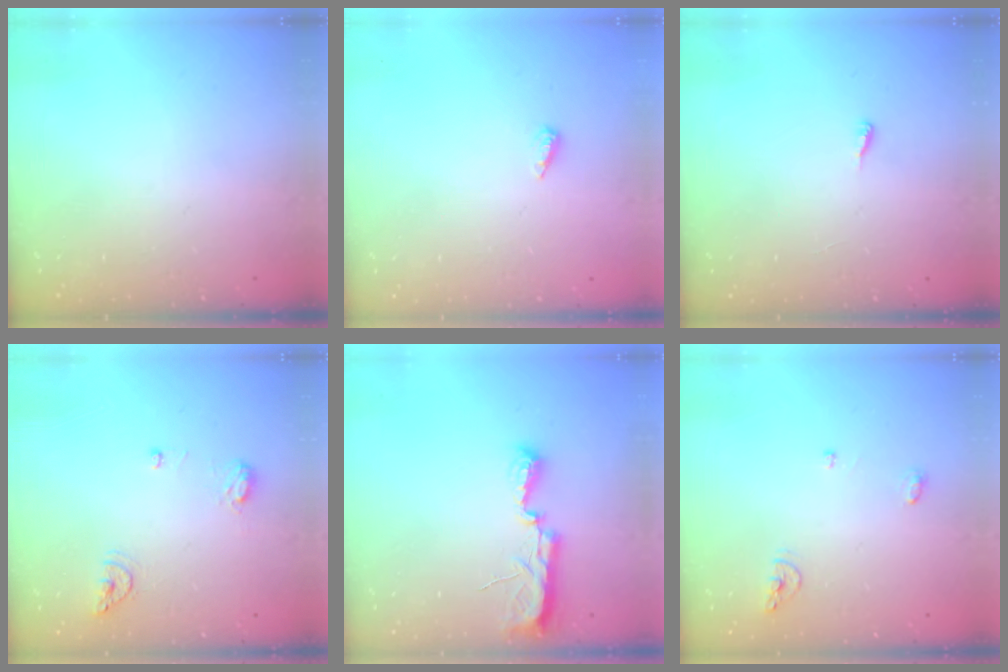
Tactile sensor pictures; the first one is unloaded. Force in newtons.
{"total": 6.0, "press": 6.0, "slide": 0.6}
{"total": 4.1, "press": 4.0, "slide": 0.5}
{"total": 11.0, "press": 8.3, "slide": 7.1}
{"total": 7.7, "press": 7.7, "slide": 0.8}
{"total": 5.6, "press": 5.6, "slide": 0.2}